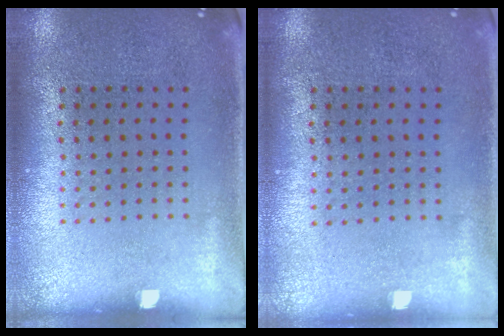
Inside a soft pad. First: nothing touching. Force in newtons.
{"total": 0.0}